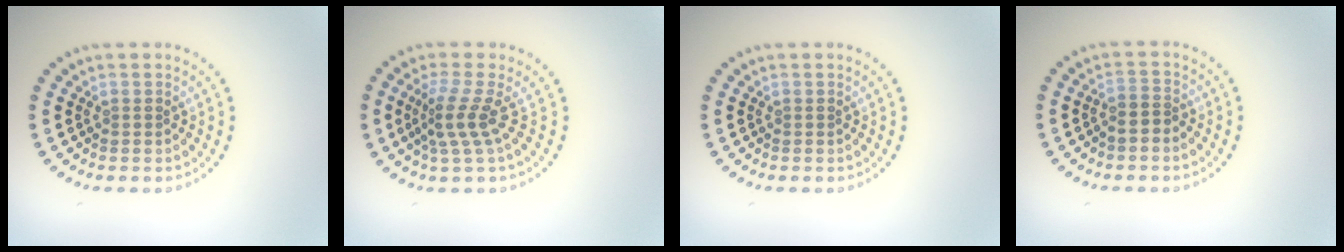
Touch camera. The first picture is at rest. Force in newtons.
{"total": 2.9, "press": 2.0, "slide": 2.1}
{"total": 0.0}
{"total": 1.5, "press": 1.3, "slide": 0.7}